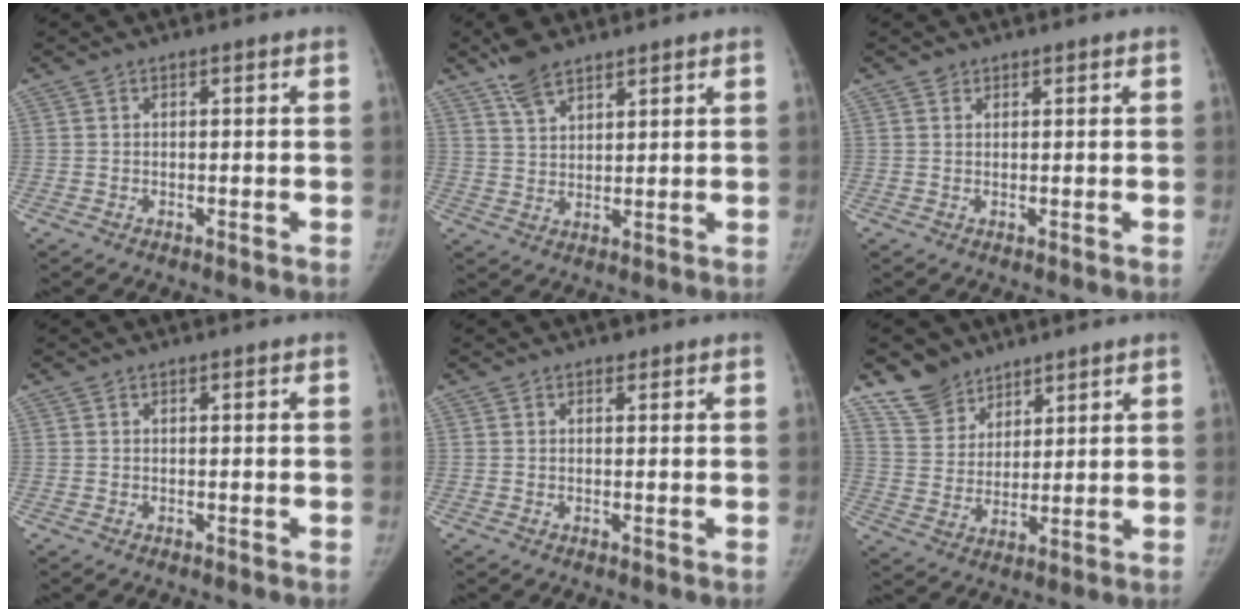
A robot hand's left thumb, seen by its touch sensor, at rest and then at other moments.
{"total": 6.4, "force": [5.0, 2.7, 3.1], "torque": [-0.045, -0.019, 0.097]}
{"total": 0.9, "force": [0.6, 0.6, 0.0], "torque": [0.009, -0.003, 0.007]}
{"total": 0.0}
{"total": 0.8, "force": [0.5, 0.5, 0.2], "torque": [0.002, -0.003, 0.004]}
{"total": 8.5, "force": [6.7, 5.2, 1.2], "torque": [0.003, -0.043, 0.138]}